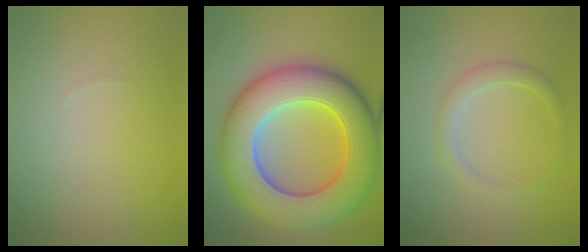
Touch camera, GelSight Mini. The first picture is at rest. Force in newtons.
{"total": 13.2, "press": 13.2, "slide": 0.3}
{"total": 1.8, "press": 1.8, "slide": 0.2}